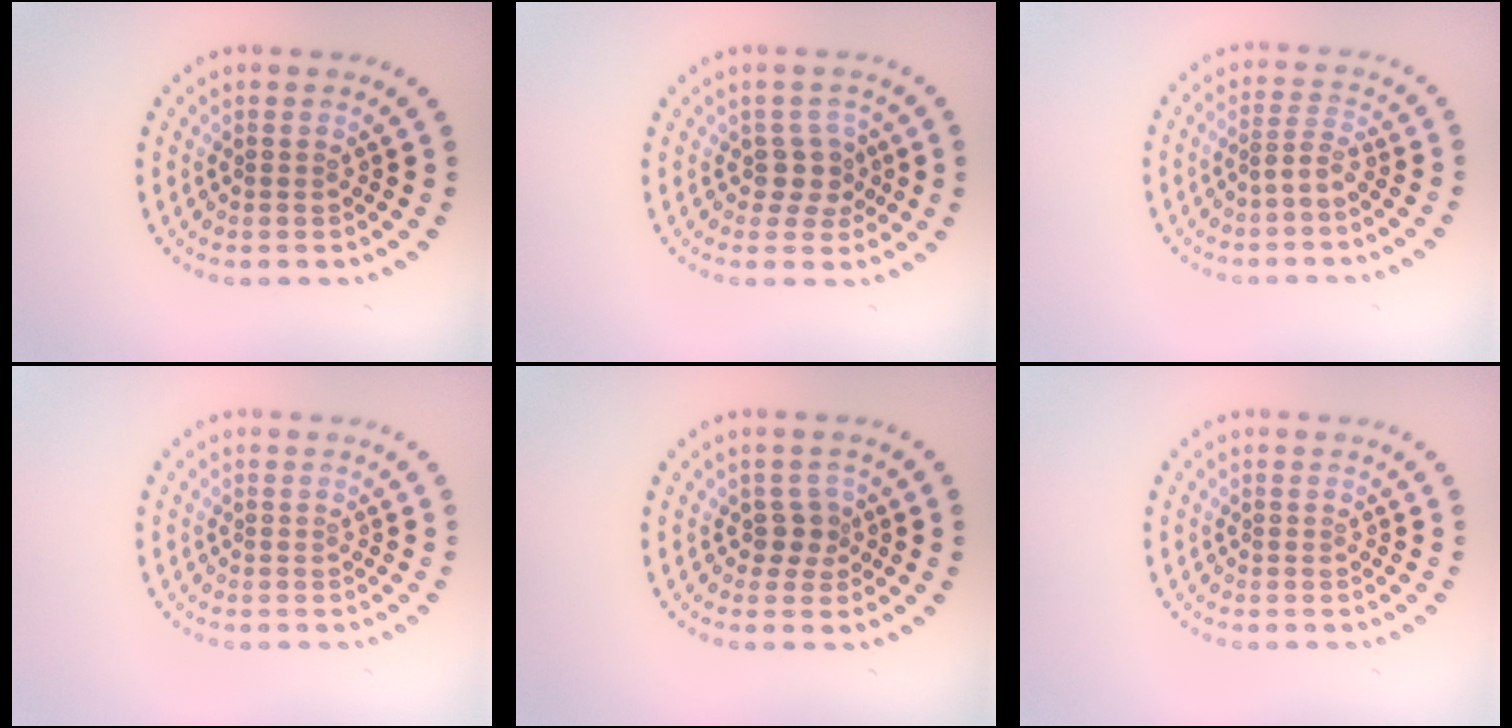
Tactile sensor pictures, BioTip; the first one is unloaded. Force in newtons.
{"total": 2.2, "press": 1.9, "slide": 1.2}
{"total": 1.6, "press": 1.1, "slide": 1.1}
{"total": 0.0}
{"total": 1.7, "press": 1.4, "slide": 1.0}
{"total": 0.0}